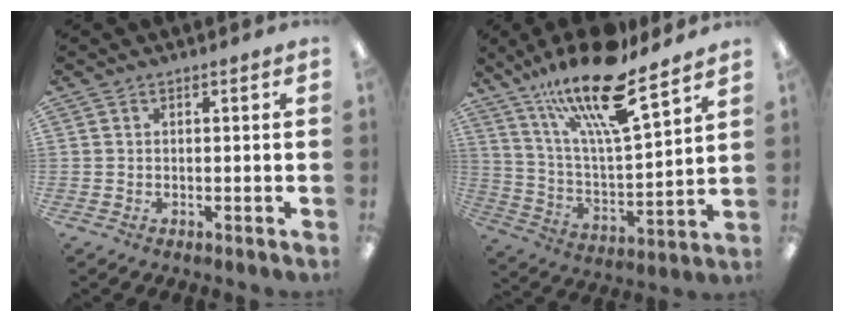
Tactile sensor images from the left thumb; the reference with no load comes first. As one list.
[{"total": 20.8, "force": [15.5, 4.7, 13.1], "torque": [-0.236, -0.091, 0.259]}]